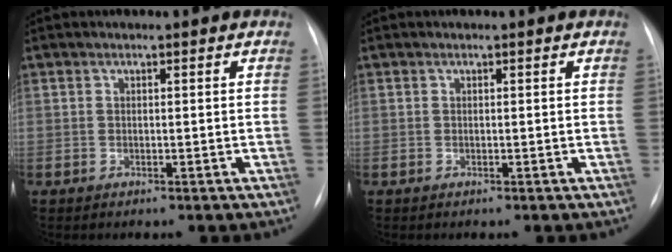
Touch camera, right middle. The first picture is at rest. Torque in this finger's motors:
{"motor_torque": [-0.15, 0.19, -0.06, 0.00]}